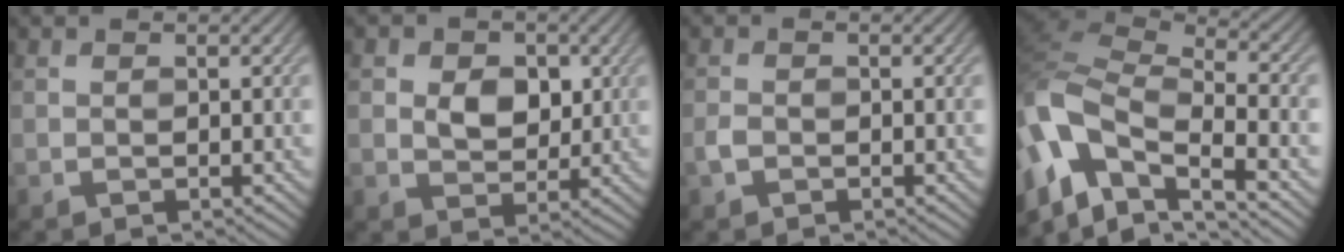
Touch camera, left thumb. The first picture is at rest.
{"total": 4.4, "force": [0.8, 3.3, 2.8], "torque": [-0.047, -0.002, 0.000]}
{"total": 1.2, "force": [-0.6, 0.8, 0.7], "torque": [-0.016, 0.001, -0.015]}
{"total": 13.9, "force": [-4.3, 7.5, 10.9], "torque": [-0.293, -0.010, -0.069]}